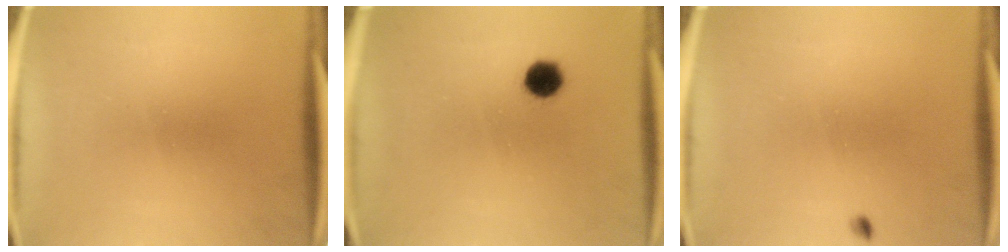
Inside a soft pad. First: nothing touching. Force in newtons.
{"total": 4.0}
{"total": 0.6}